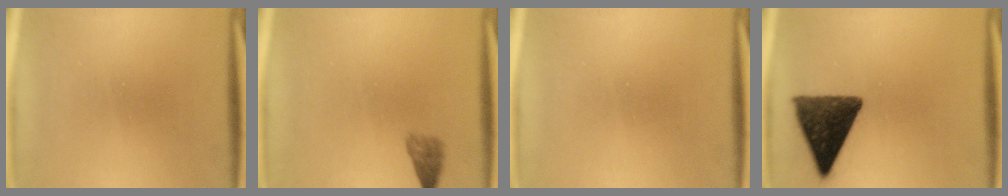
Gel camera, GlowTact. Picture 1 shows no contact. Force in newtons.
{"total": 2.4}
{"total": 0.0}
{"total": 12.6}